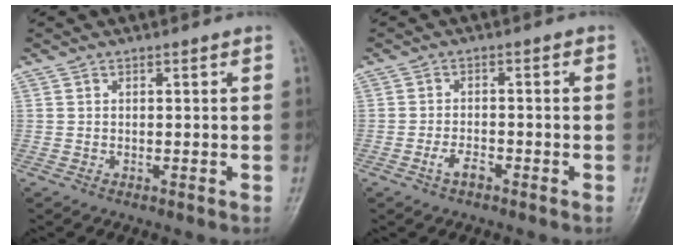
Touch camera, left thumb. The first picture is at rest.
{"total": 2.9, "force": [-1.7, 1.3, 1.8], "torque": [-0.037, 0.013, -0.034]}